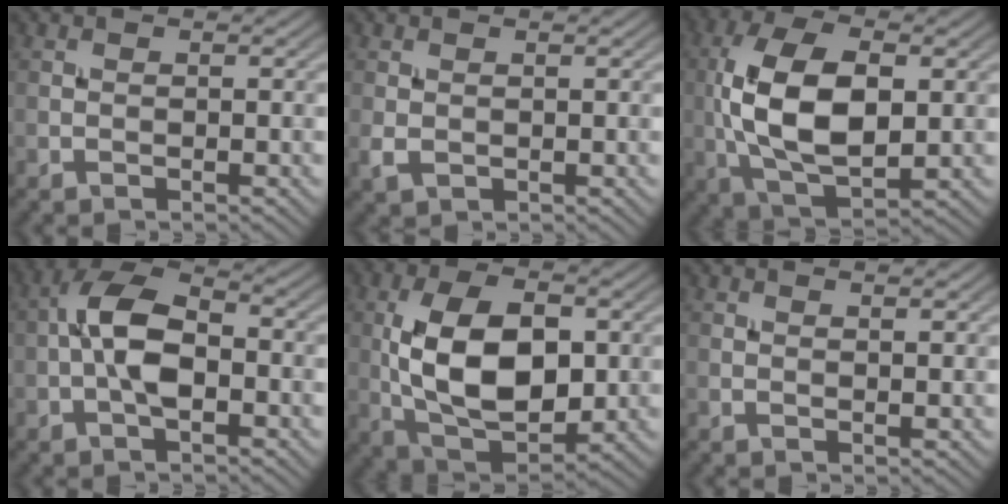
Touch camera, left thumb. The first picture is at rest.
{"total": 1.4, "force": [0.3, 0.9, 1.0], "torque": [-0.026, -0.002, 0.009]}
{"total": 12.4, "force": [0.7, 6.4, 10.7], "torque": [-0.226, 0.007, 0.014]}
{"total": 7.4, "force": [-1.1, 3.6, 6.4], "torque": [-0.125, 0.016, -0.032]}
{"total": 12.9, "force": [0.8, 7.1, 10.7], "torque": [-0.214, 0.001, 0.017]}
{"total": 1.3, "force": [1.0, 0.1, 0.8], "torque": [-0.017, 0.000, 0.016]}